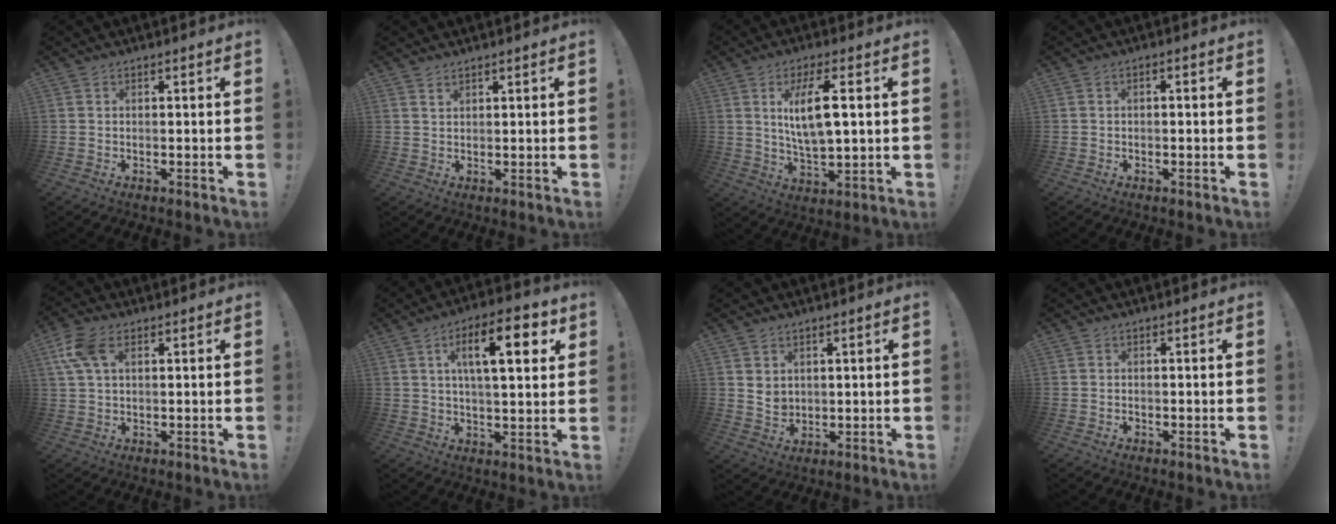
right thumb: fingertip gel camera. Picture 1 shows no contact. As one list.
[{"total": 1.4, "force": [1.2, 0.4, 0.5], "torque": [-0.010, -0.005, 0.022]}, {"total": 11.3, "force": [3.0, 3.6, 10.3], "torque": [-0.175, -0.009, 0.045]}, {"total": 1.5, "force": [-1.3, 0.4, 0.7], "torque": [-0.010, 0.006, -0.022]}, {"total": 8.6, "force": [3.2, 4.8, 6.4], "torque": [-0.135, 0.005, 0.064]}, {"total": 14.7, "force": [4.9, 4.9, 12.9], "torque": [-0.200, 0.001, 0.070]}, {"total": 4.3, "force": [2.4, 3.4, 1.2], "torque": [-0.018, -0.014, 0.045]}, {"total": 0.5, "force": [-0.4, 0.3, 0.0], "torque": [0.001, 0.002, -0.009]}]